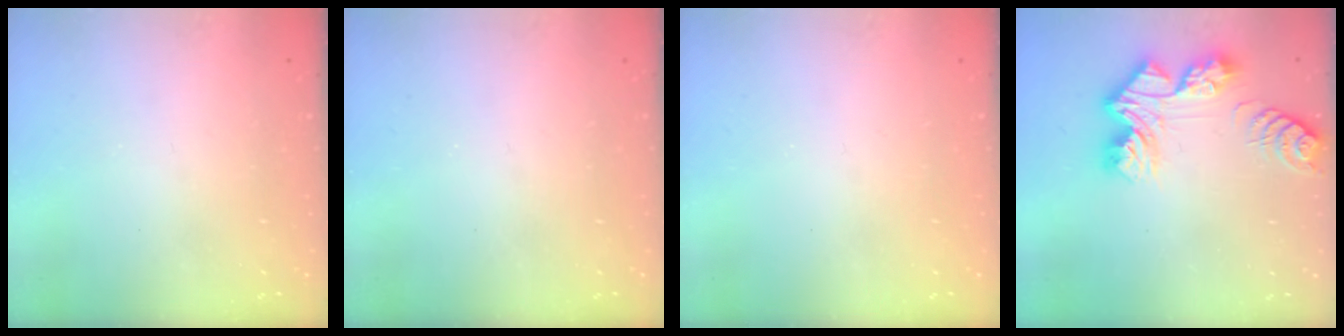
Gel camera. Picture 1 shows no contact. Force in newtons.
{"total": 0.0}
{"total": 0.0}
{"total": 12.0, "press": 12.0, "slide": 1.1}